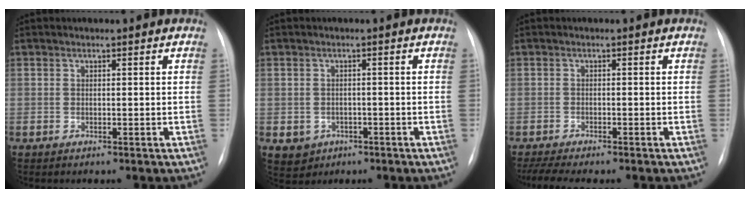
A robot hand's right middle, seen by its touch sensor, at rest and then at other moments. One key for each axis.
{"total": 3.5, "fx": -1.4, "fy": 3.1, "fz": 0.8, "tx": -0.011, "ty": 0.004, "tz": -0.010}
{"total": 7.1, "fx": -6.0, "fy": 0.9, "fz": 3.7, "tx": -0.057, "ty": -0.003, "tz": -0.090}